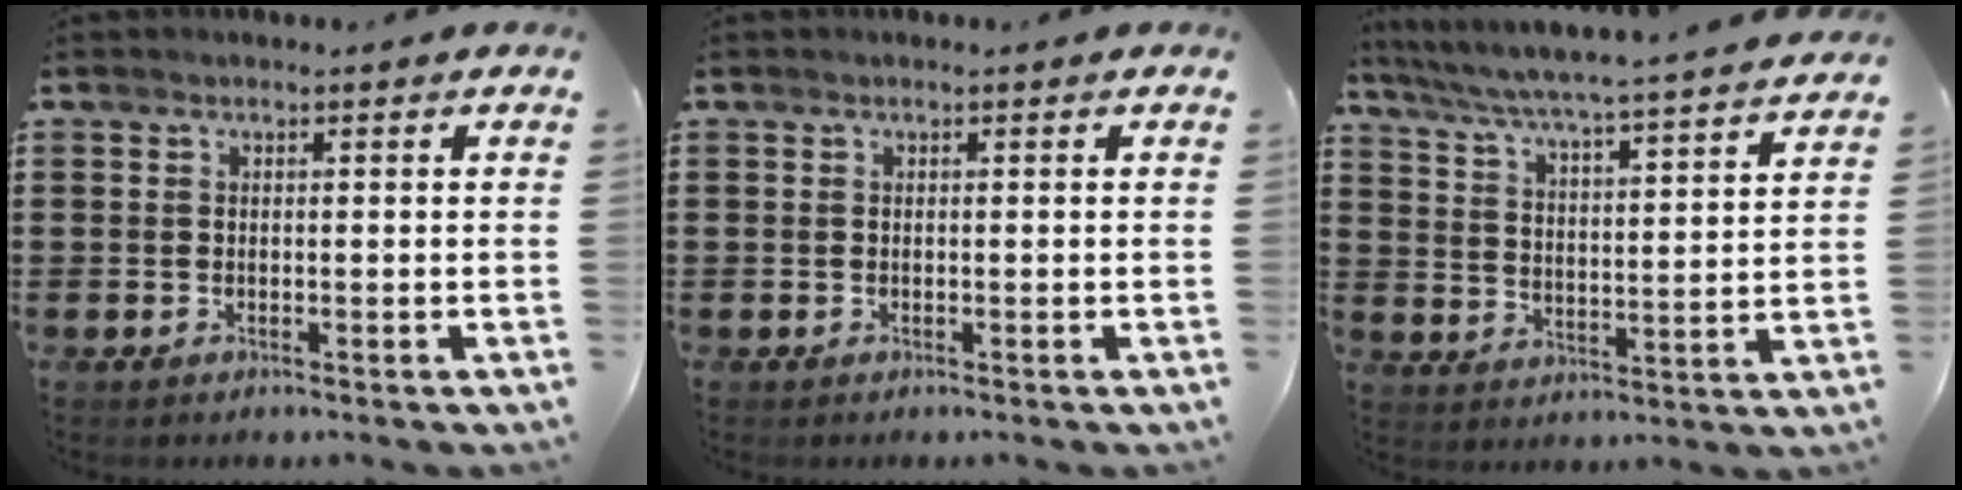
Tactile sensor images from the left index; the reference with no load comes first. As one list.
[{"total": 0.0}, {"total": 4.4, "force": [4.0, -0.9, 1.6], "torque": [-0.054, -0.042, 0.057]}]